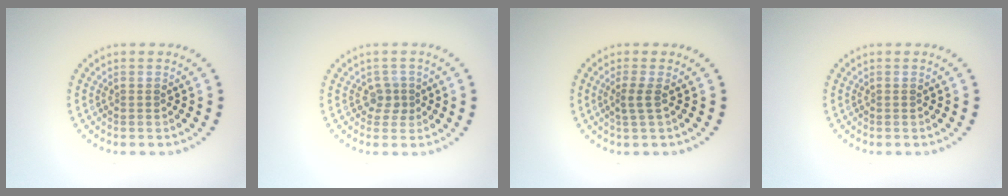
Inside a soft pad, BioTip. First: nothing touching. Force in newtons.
{"total": 1.6, "press": 1.2, "slide": 1.0}
{"total": 1.6, "press": 1.1, "slide": 1.1}
{"total": 0.0}